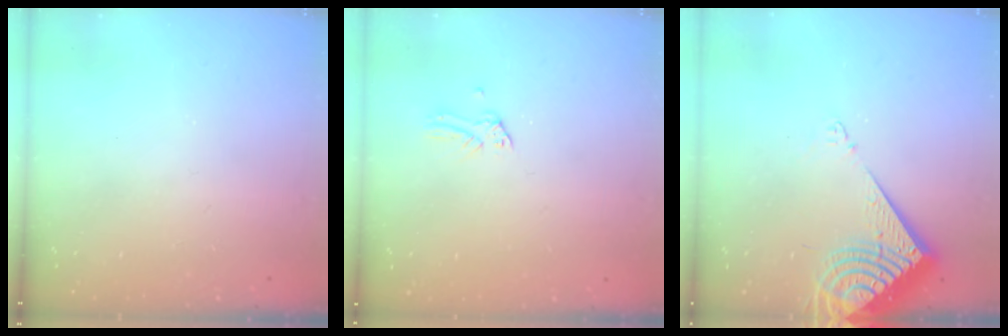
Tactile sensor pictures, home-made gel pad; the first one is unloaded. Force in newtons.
{"total": 0.0}
{"total": 10.8, "press": 10.7, "slide": 1.4}